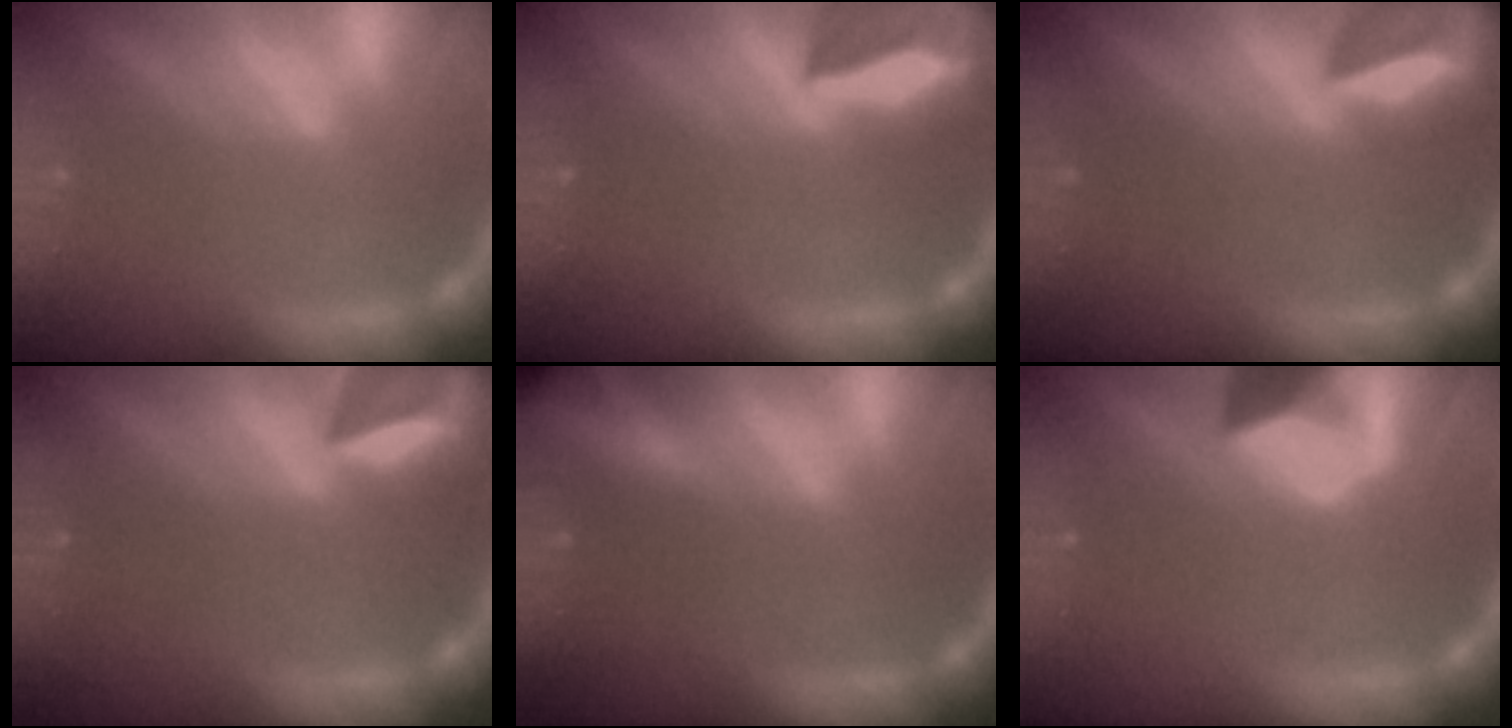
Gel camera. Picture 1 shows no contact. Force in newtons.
{"total": 9.4}
{"total": 7.4}
{"total": 6.4}
{"total": 7.9}
{"total": 4.4}